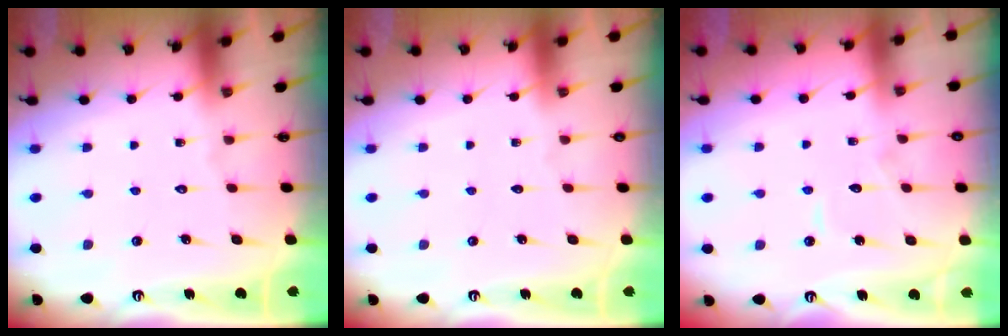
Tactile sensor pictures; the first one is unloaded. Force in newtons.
{"total": 0.0}
{"total": 5.1, "press": 5.1, "slide": 0.5}